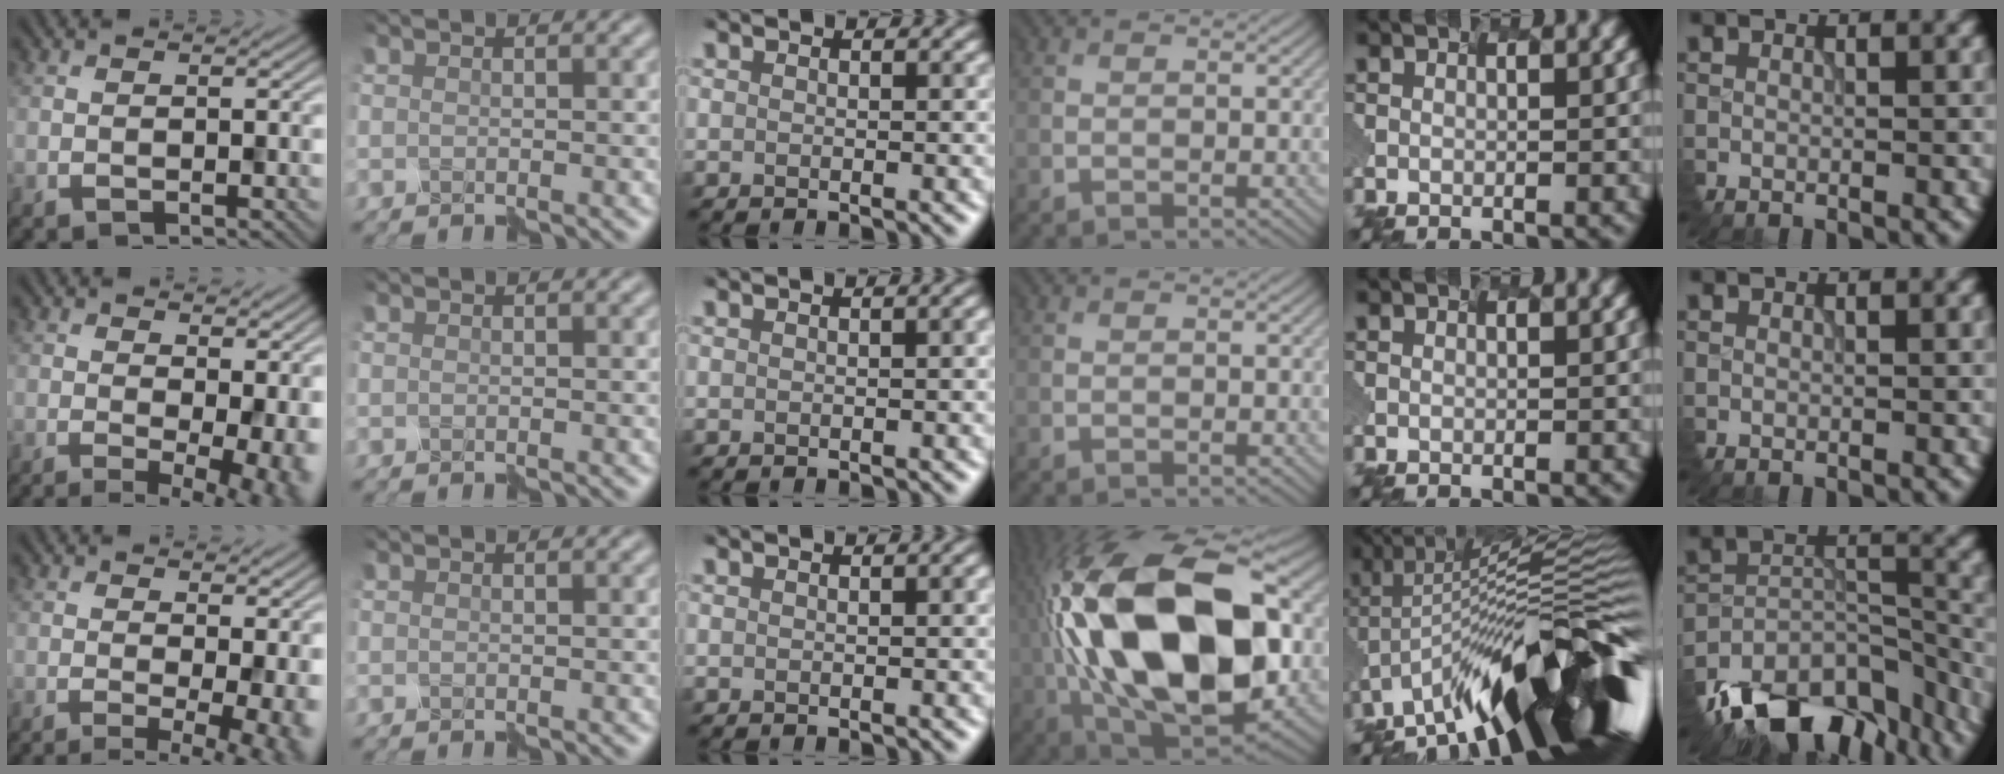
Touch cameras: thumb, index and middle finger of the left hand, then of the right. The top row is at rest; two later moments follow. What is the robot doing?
{"motion": "assemble", "object": "spray bottle"}